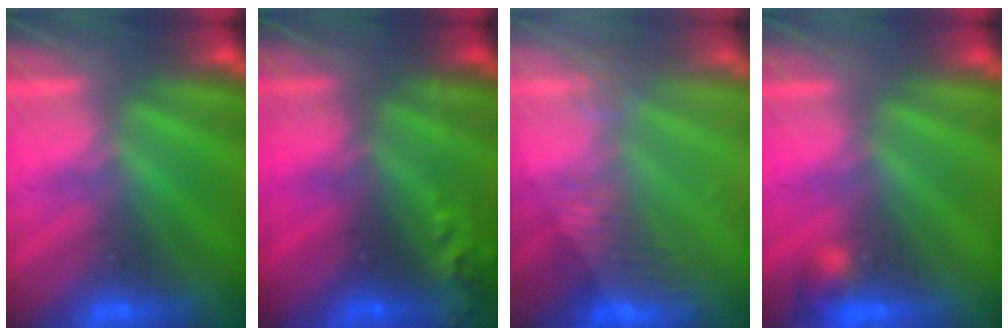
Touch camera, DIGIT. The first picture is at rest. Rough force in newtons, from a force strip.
{"total": 8.1}
{"total": 5.7}
{"total": 3.1}